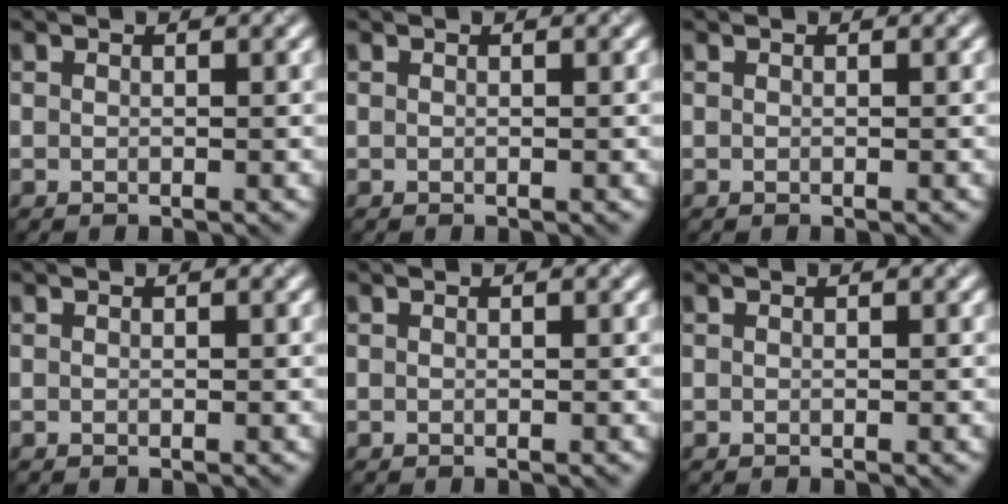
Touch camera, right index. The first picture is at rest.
{"total": 0.0}
{"total": 0.0}
{"total": 0.0}
{"total": 0.0}
{"total": 0.0}